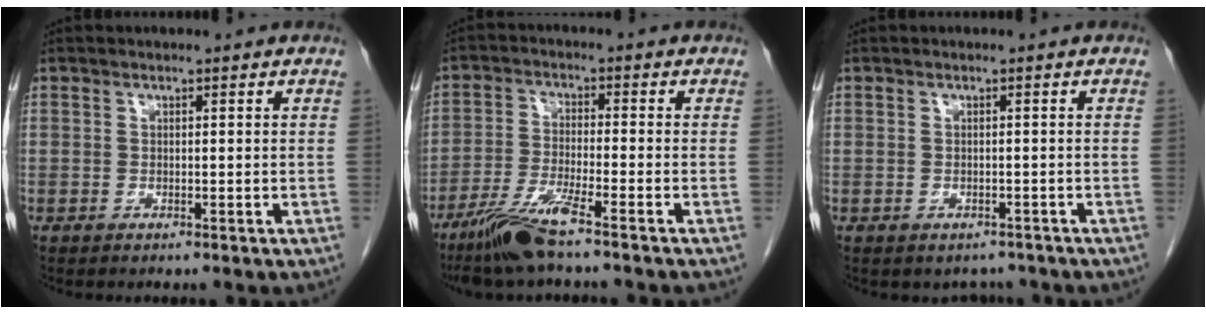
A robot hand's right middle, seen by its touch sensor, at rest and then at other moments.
{"total": 7.8, "force": [-5.8, -0.3, 5.2], "torque": [-0.109, -0.025, -0.115]}
{"total": 2.4, "force": [-2.0, 1.4, 0.2], "torque": [-0.001, 0.004, -0.025]}